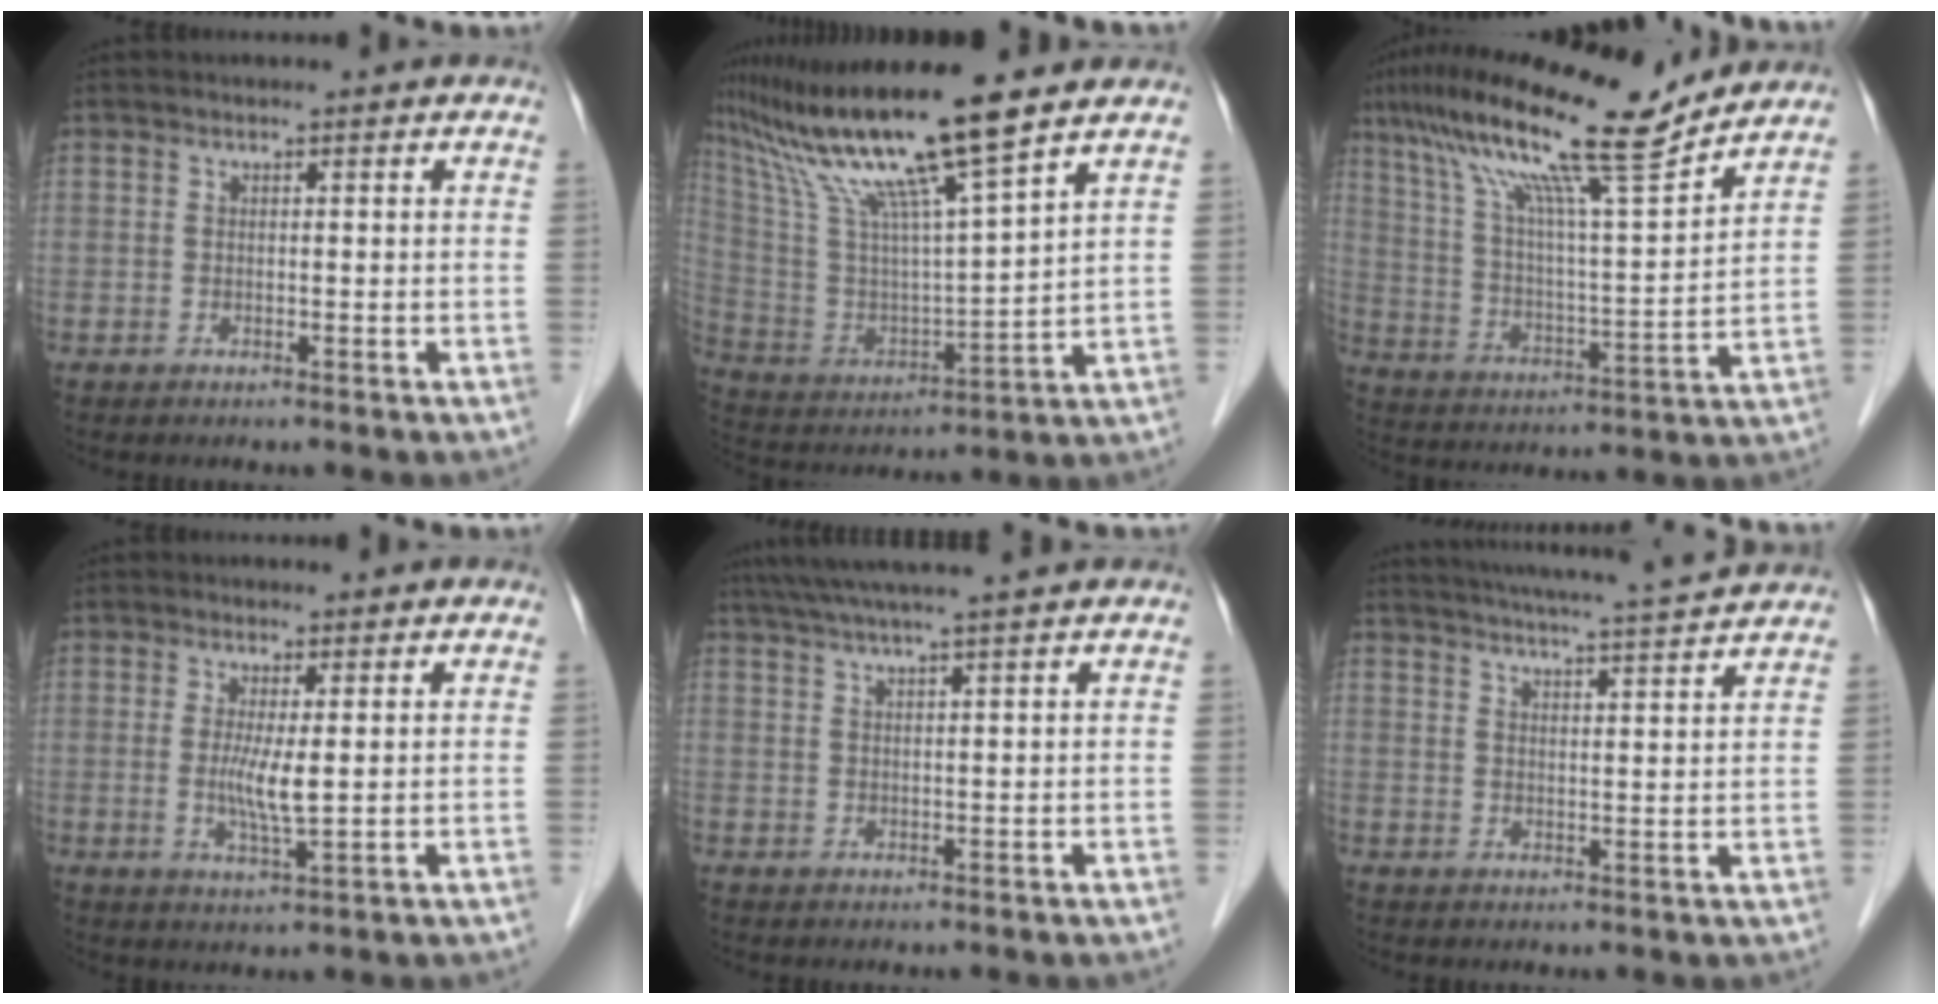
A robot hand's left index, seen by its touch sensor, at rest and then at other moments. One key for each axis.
{"total": 18.0, "fx": 13.4, "fy": -1.0, "fz": 12.0, "tx": -0.223, "ty": 0.001, "tz": 0.249}
{"total": 18.1, "fx": 14.1, "fy": 0.1, "fz": 11.3, "tx": -0.200, "ty": 0.017, "tz": 0.238}
{"total": 4.4, "fx": 0.3, "fy": 0.4, "fz": 4.4, "tx": -0.089, "ty": -0.010, "tz": 0.008}
{"total": 9.2, "fx": 7.6, "fy": -1.1, "fz": 5.0, "tx": -0.078, "ty": 0.030, "tz": 0.107}
{"total": 13.4, "fx": 12.4, "fy": -1.1, "fz": 5.0, "tx": -0.091, "ty": -0.003, "tz": 0.162}